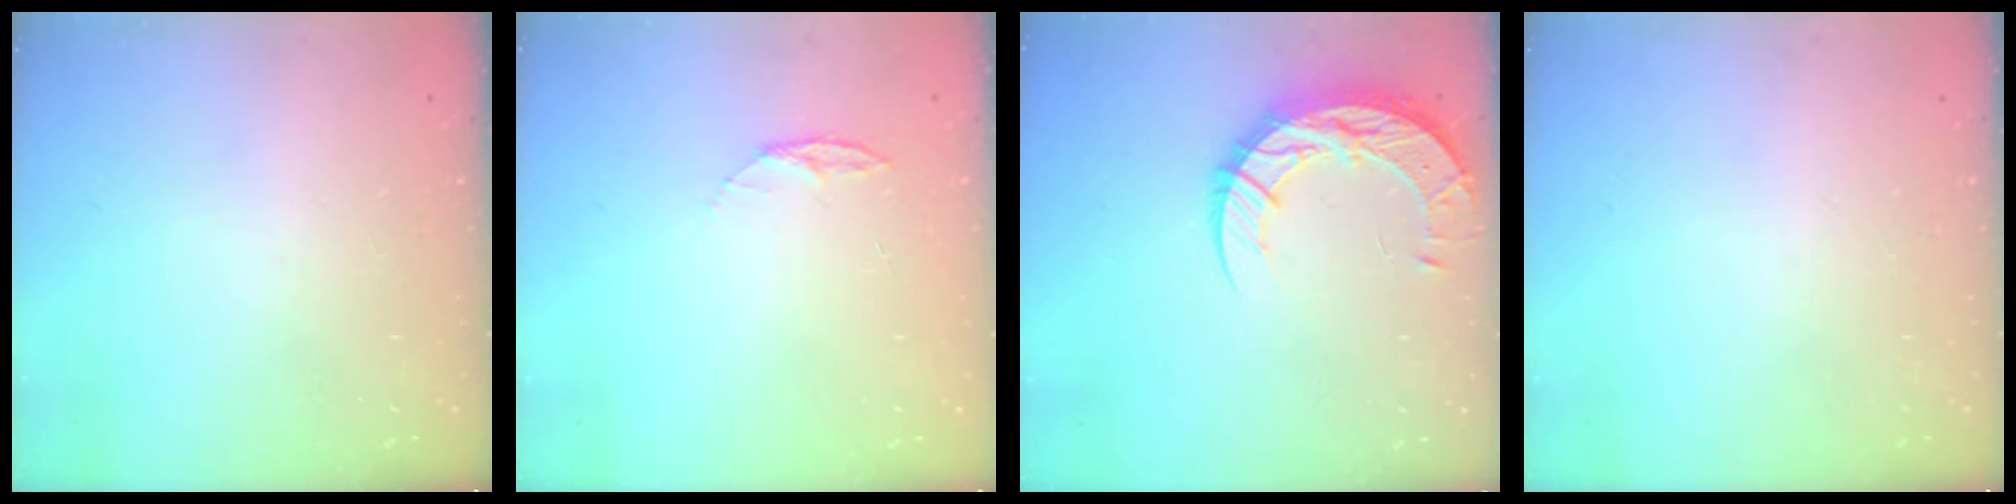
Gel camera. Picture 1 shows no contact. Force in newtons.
{"total": 4.4, "press": 4.4, "slide": 0.5}
{"total": 13.5, "press": 13.5, "slide": 1.0}
{"total": 0.0}